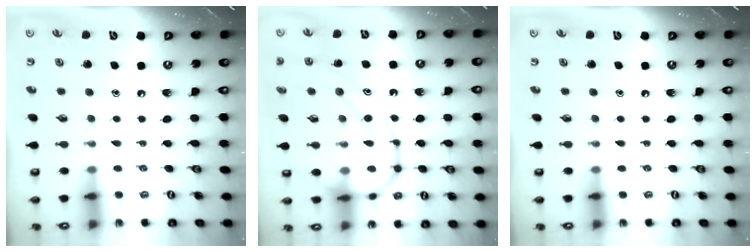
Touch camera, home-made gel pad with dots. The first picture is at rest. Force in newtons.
{"total": 15.2, "press": 15.2, "slide": 0.8}
{"total": 0.0}